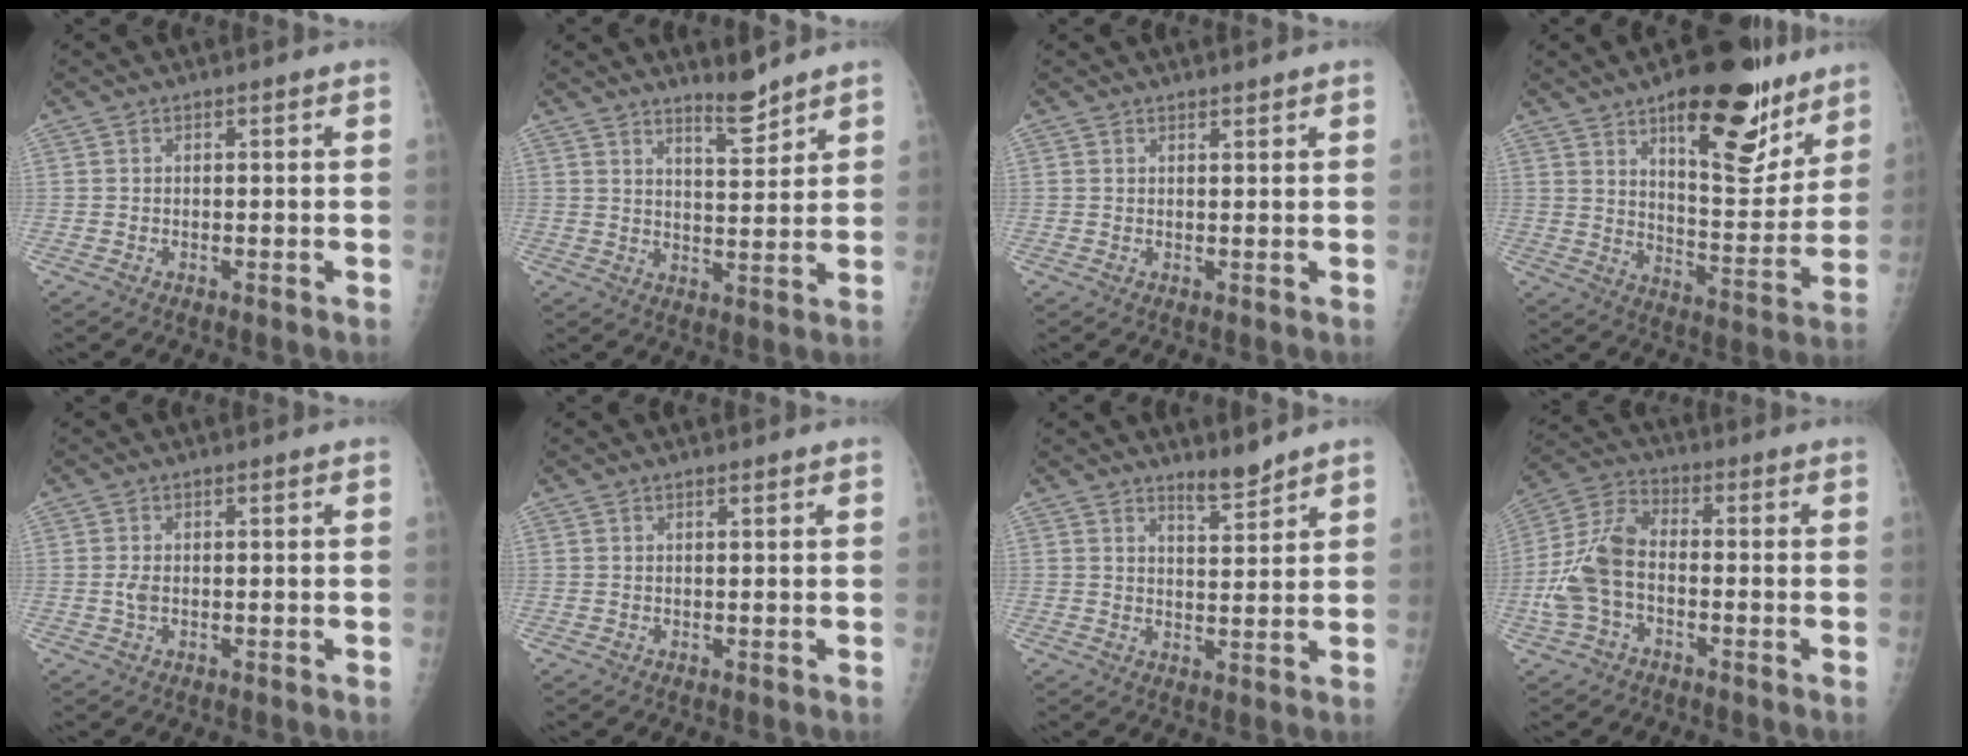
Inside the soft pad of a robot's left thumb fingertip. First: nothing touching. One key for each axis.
{"total": 5.2, "fx": 4.6, "fy": 0.9, "fz": 2.2, "tx": -0.027, "ty": -0.046, "tz": 0.079}
{"total": 0.8, "fx": 0.8, "fy": 0.0, "fz": 0.0, "tx": 0.007, "ty": -0.008, "tz": 0.014}
{"total": 21.1, "fx": 12.8, "fy": 8.4, "fz": 14.5, "tx": -0.150, "ty": -0.074, "tz": 0.193}
{"total": 1.5, "fx": 0.2, "fy": 0.9, "fz": 1.2, "tx": -0.025, "ty": -0.002, "tz": 0.003}
{"total": 0.6, "fx": 0.6, "fy": 0.1, "fz": 0.2, "tx": -0.005, "ty": -0.004, "tz": 0.010}
{"total": 3.6, "fx": 3.4, "fy": 0.4, "fz": 1.1, "tx": -0.006, "ty": -0.037, "tz": 0.058}
{"total": 10.3, "fx": -2.3, "fy": 6.4, "fz": 7.8, "tx": -0.164, "ty": 0.032, "tz": -0.053}